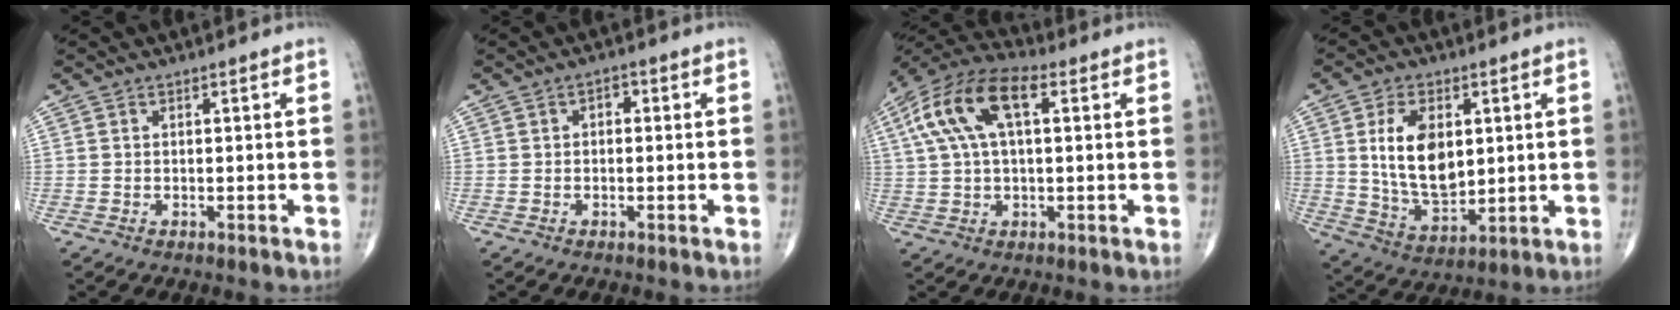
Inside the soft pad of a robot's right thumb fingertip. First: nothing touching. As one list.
[{"total": 1.8, "force": [0.2, 1.2, 1.3], "torque": [-0.012, 0.009, -0.001]}, {"total": 14.3, "force": [4.1, 6.7, 11.9], "torque": [-0.245, 0.034, 0.069]}, {"total": 13.0, "force": [2.4, 7.7, 10.2], "torque": [-0.165, -0.021, 0.053]}]